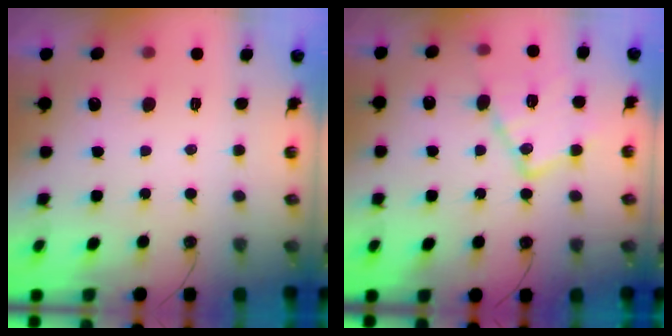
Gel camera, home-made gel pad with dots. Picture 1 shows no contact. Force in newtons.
{"total": 16.1, "press": 16.1, "slide": 1.0}